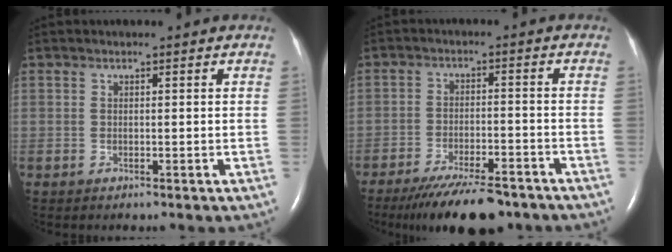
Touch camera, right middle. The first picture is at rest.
{"total": 11.9, "force": [-9.6, 2.7, 6.5], "torque": [-0.104, -0.017, -0.148]}